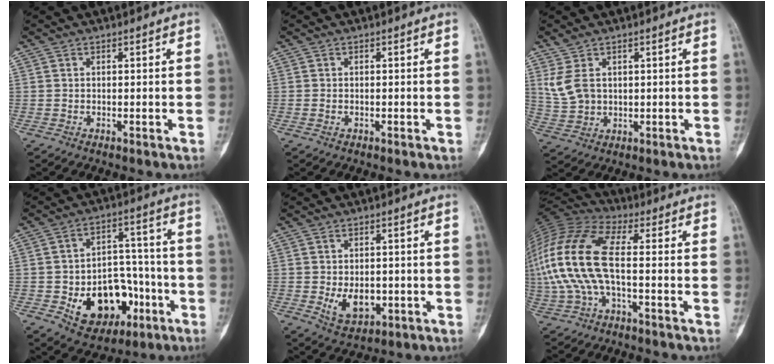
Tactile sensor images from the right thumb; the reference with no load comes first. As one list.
[{"total": 0.5, "force": [-0.2, 0.3, 0.3], "torque": [-0.007, 0.002, -0.004]}, {"total": 5.6, "force": [1.8, 3.8, 3.7], "torque": [-0.077, -0.004, 0.050]}, {"total": 16.7, "force": [-5.4, 11.9, 10.4], "torque": [-0.111, 0.048, -0.065]}, {"total": 6.8, "force": [-1.1, 4.6, 4.9], "torque": [-0.062, -0.006, -0.005]}, {"total": 16.6, "force": [-1.0, 6.5, 15.2], "torque": [-0.352, 0.033, -0.024]}]